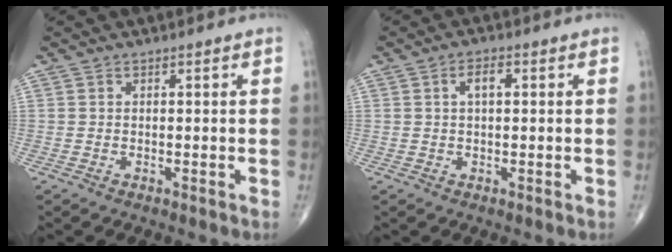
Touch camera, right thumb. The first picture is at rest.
{"total": 2.9, "force": [0.6, 1.3, 2.5], "torque": [-0.044, 0.007, 0.010]}